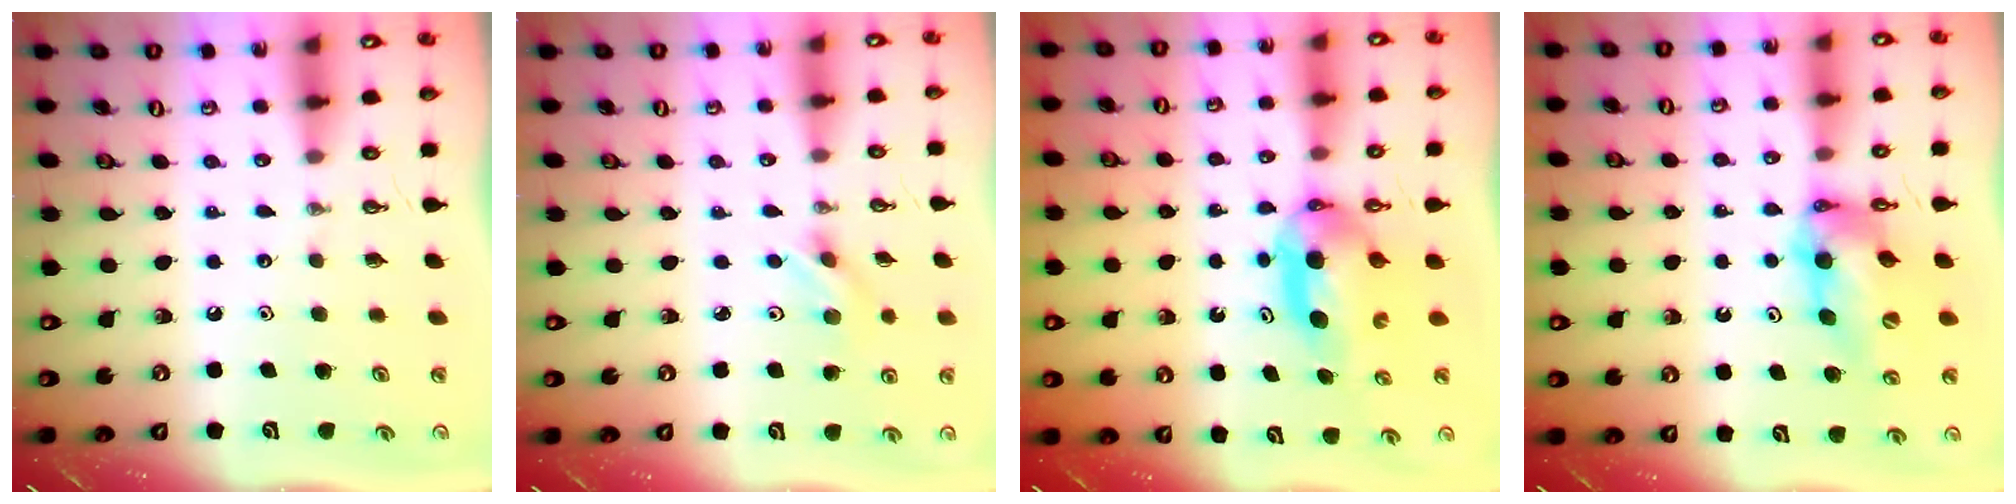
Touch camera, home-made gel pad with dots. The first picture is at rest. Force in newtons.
{"total": 2.9, "press": 2.8, "slide": 0.7}
{"total": 9.8, "press": 4.7, "slide": 8.5}
{"total": 10.9, "press": 10.8, "slide": 1.0}